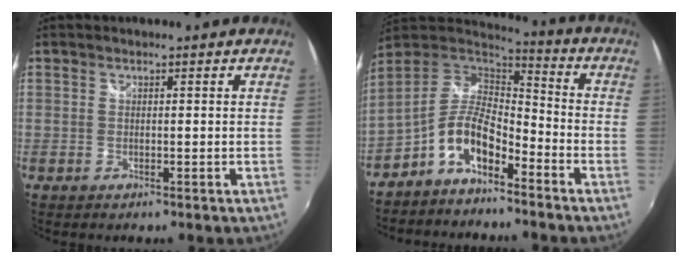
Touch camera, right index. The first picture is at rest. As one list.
[{"total": 10.5, "force": [-5.9, 4.4, 7.5], "torque": [-0.159, 0.014, -0.110]}]